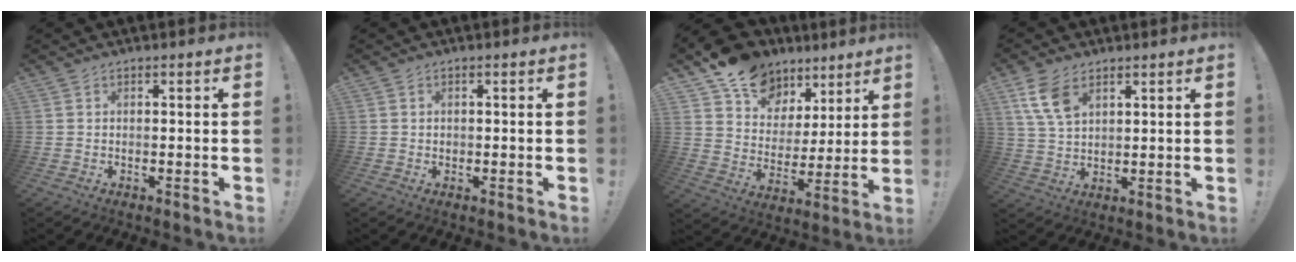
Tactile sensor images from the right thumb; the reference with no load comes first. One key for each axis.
{"total": 0.7, "fx": 0.1, "fy": 0.7, "fz": 0.1, "tx": -0.002, "ty": 0.003, "tz": 0.002}
{"total": 14.3, "fx": 9.9, "fy": 9.3, "fz": 4.4, "tx": -0.071, "ty": -0.068, "tz": 0.186}
{"total": 8.4, "fx": 4.6, "fy": 4.7, "fz": 5.1, "tx": -0.099, "ty": -0.017, "tz": 0.091}